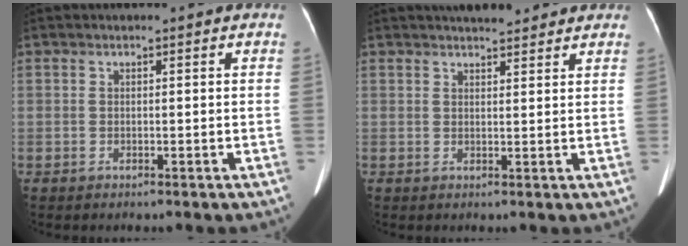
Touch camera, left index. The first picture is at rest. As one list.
[{"total": 7.0, "force": [6.1, 1.6, 2.9], "torque": [-0.040, 0.019, 0.082]}]